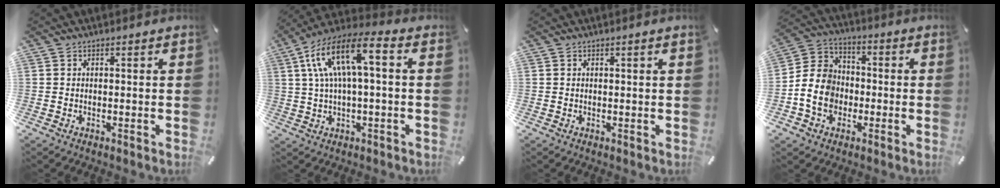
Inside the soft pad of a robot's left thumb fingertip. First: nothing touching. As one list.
[{"total": 13.5, "force": [3.1, 5.2, 12.1], "torque": [-0.246, -0.002, 0.054]}, {"total": 0.7, "force": [0.3, -0.1, 0.6], "torque": [-0.010, -0.001, 0.004]}, {"total": 10.8, "force": [-2.8, 9.4, 4.7], "torque": [-0.103, 0.024, -0.051]}]